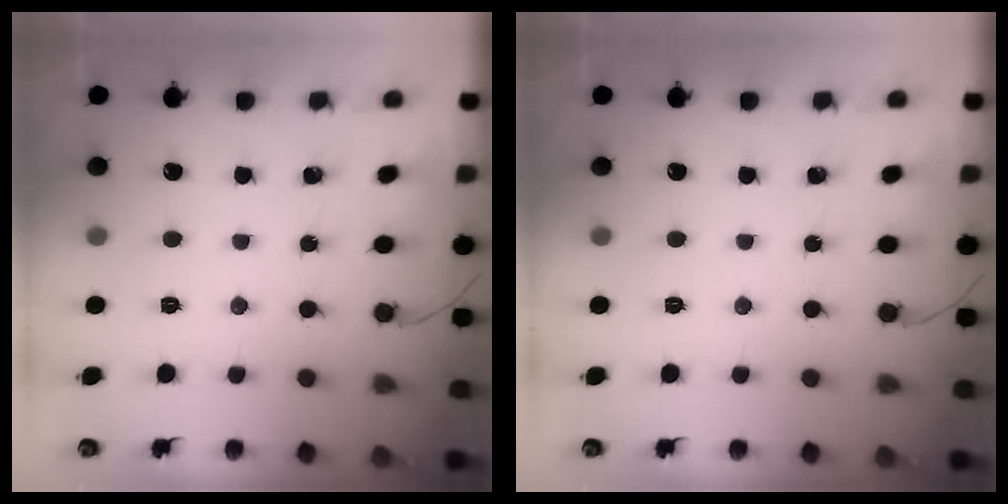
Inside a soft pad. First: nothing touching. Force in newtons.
{"total": 0.0}